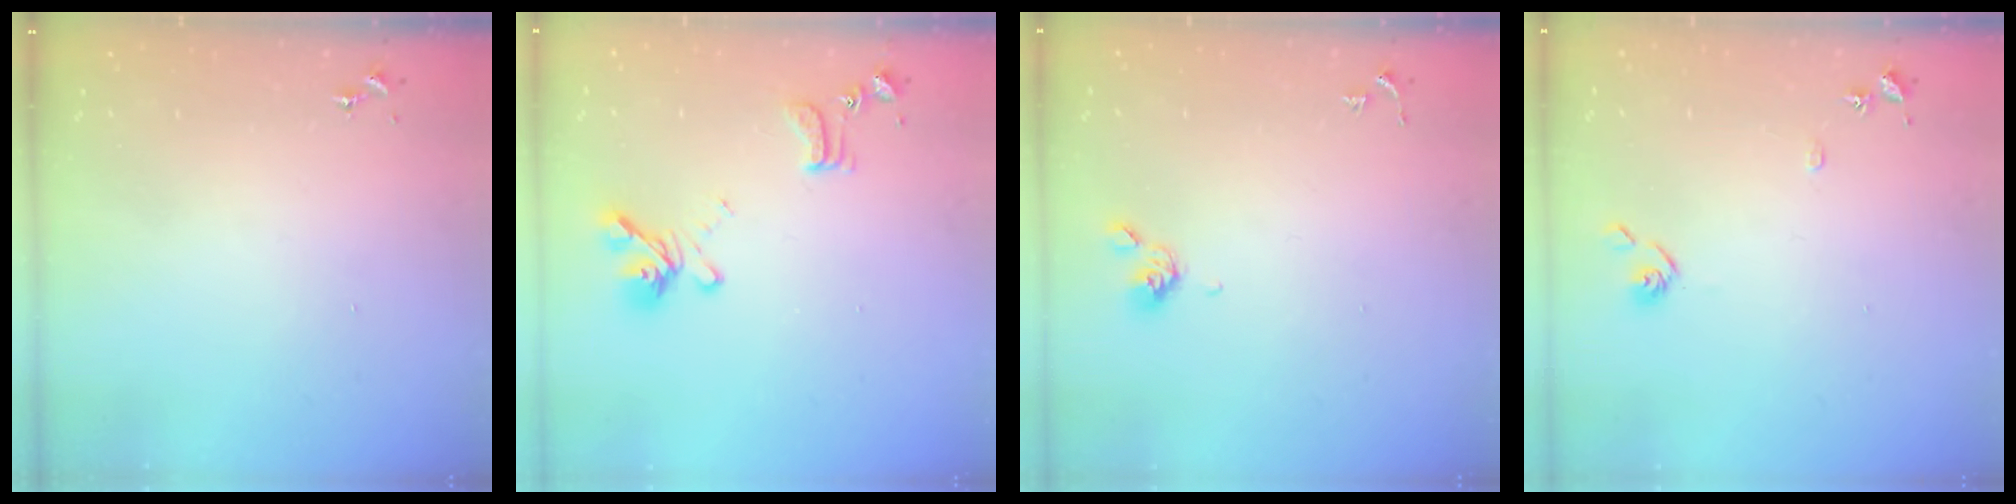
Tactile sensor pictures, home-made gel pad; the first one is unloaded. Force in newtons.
{"total": 13.5, "press": 13.4, "slide": 1.4}
{"total": 5.4, "press": 5.2, "slide": 1.4}
{"total": 6.8, "press": 6.8, "slide": 0.6}